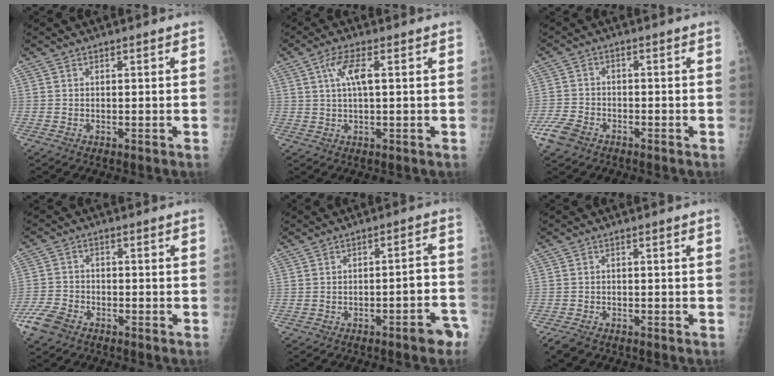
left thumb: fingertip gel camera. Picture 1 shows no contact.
{"total": 4.9, "force": [1.4, 1.2, 4.6], "torque": [-0.105, 0.010, 0.030]}
{"total": 5.5, "force": [-3.4, 3.5, 2.5], "torque": [-0.058, 0.012, -0.064]}
{"total": 6.1, "force": [-3.9, 3.7, 2.8], "torque": [-0.062, 0.013, -0.076]}
{"total": 6.2, "force": [-3.6, 1.9, 4.7], "torque": [-0.047, 0.039, -0.042]}
{"total": 2.9, "force": [-2.3, 1.3, 1.0], "torque": [-0.025, 0.001, -0.040]}